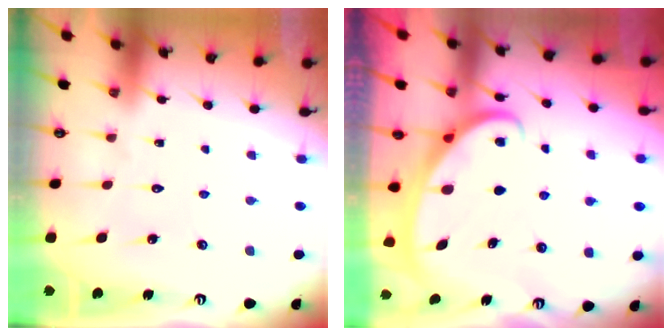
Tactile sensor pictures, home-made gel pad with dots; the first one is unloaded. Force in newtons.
{"total": 2.4, "press": 2.3, "slide": 0.3}